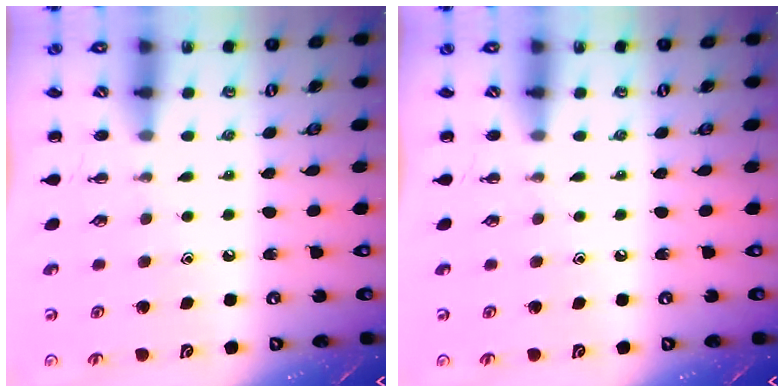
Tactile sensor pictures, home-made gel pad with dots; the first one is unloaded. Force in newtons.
{"total": 0.0}